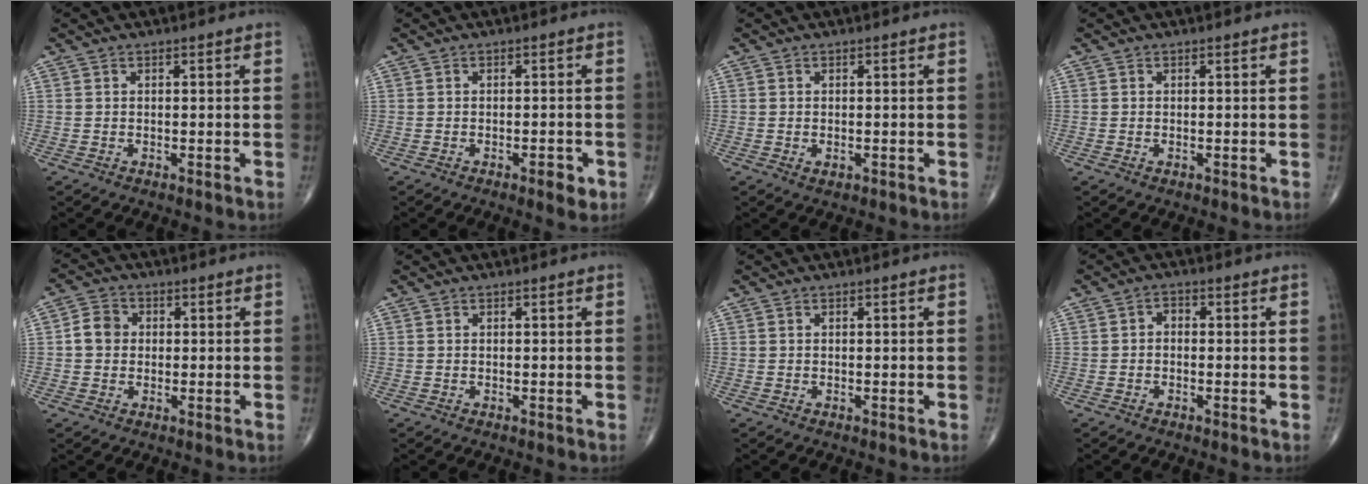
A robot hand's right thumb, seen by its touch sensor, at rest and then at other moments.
{"total": 2.9, "force": [-1.4, 1.0, 2.3], "torque": [-0.027, 0.000, -0.018]}
{"total": 1.1, "force": [-0.3, 0.6, 0.9], "torque": [-0.014, 0.000, -0.002]}
{"total": 0.0}
{"total": 4.5, "force": [0.1, 4.0, 2.2], "torque": [-0.029, 0.011, -0.004]}
{"total": 0.0}
{"total": 0.0}
{"total": 2.0, "force": [-0.2, 1.5, 1.3], "torque": [-0.010, 0.010, -0.012]}